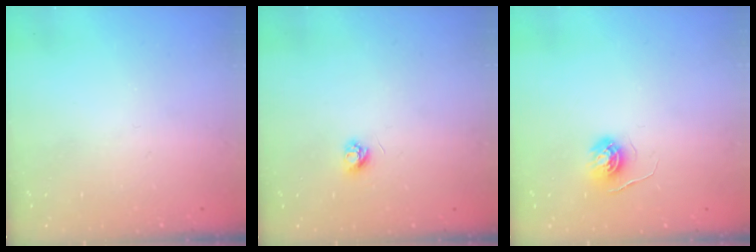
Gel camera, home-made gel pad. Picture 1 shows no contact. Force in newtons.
{"total": 3.2, "press": 3.1, "slide": 0.4}
{"total": 4.6, "press": 4.6, "slide": 0.4}